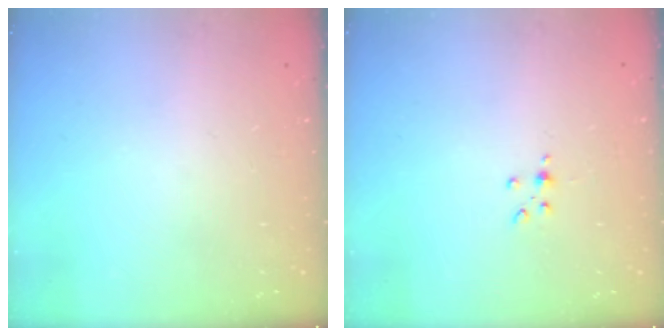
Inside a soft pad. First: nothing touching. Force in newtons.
{"total": 2.0, "press": 1.9, "slide": 0.5}